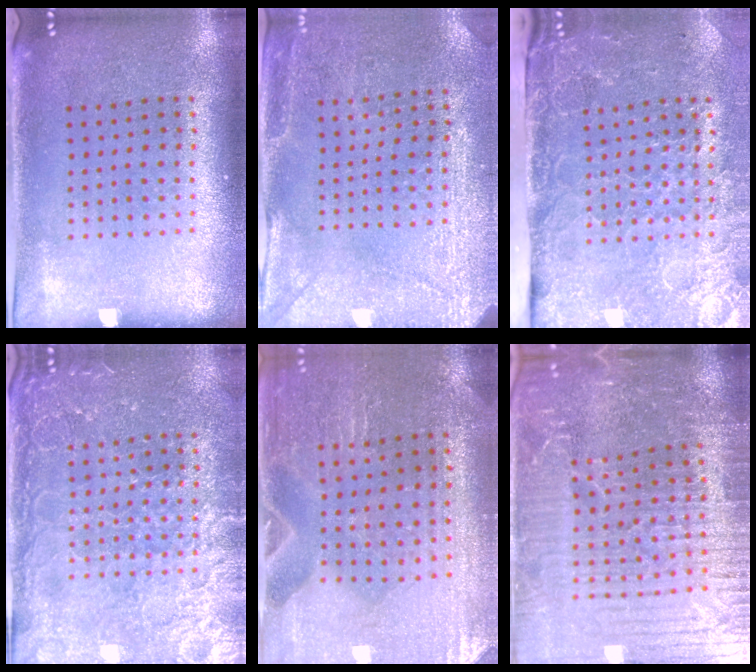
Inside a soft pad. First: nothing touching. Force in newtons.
{"total": 2.8, "press": 2.7, "slide": 0.9}
{"total": 4.7, "press": 3.7, "slide": 2.9}
{"total": 3.9, "press": 3.8, "slide": 1.0}
{"total": 0.8, "press": 0.8, "slide": 0.2}
{"total": 5.8, "press": 5.3, "slide": 2.5}